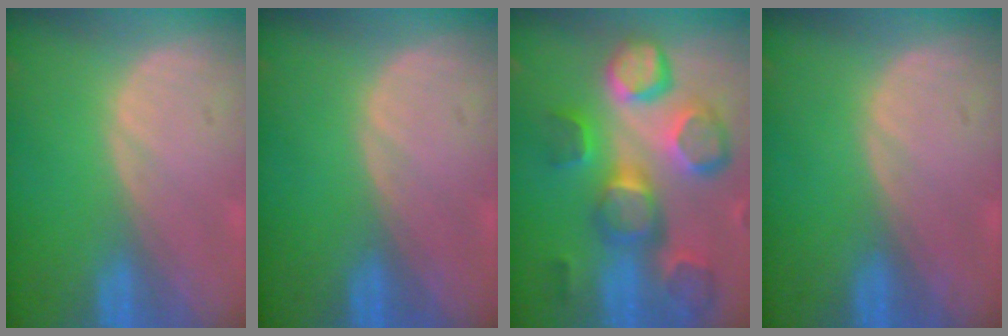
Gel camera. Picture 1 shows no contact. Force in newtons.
{"total": 0.0}
{"total": 12.7, "press": 11.2, "slide": 6.0}
{"total": 0.0}